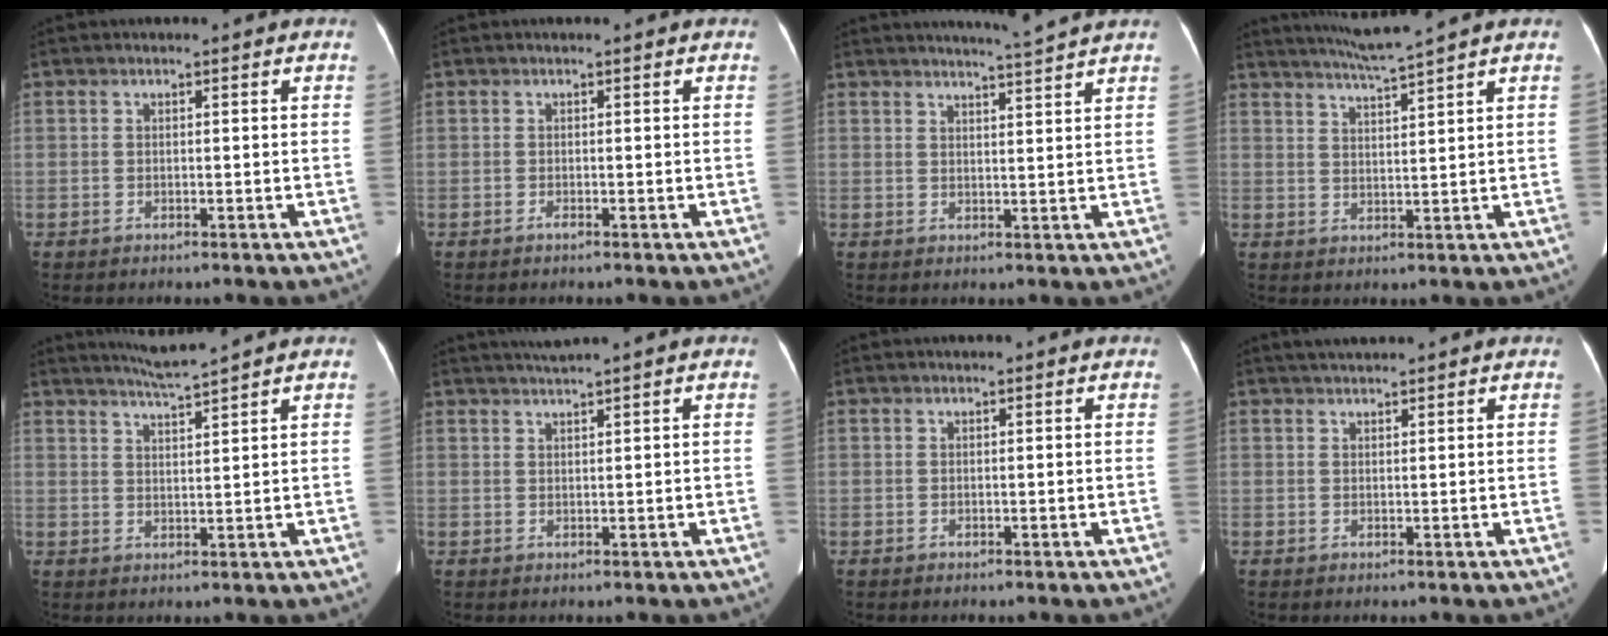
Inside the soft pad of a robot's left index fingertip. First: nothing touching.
{"total": 0.0}
{"total": 5.2, "force": [4.7, -1.8, 1.4], "torque": [-0.023, -0.010, 0.063]}
{"total": 5.4, "force": [4.7, -2.0, 1.9], "torque": [-0.037, -0.006, 0.088]}
{"total": 4.2, "force": [3.8, -1.5, 1.1], "torque": [-0.023, -0.005, 0.073]}
{"total": 2.3, "force": [1.9, -0.9, 0.9], "torque": [-0.017, 0.006, 0.040]}
{"total": 0.0}
{"total": 2.4, "force": [2.2, 0.2, 0.9], "torque": [-0.014, 0.019, 0.038]}